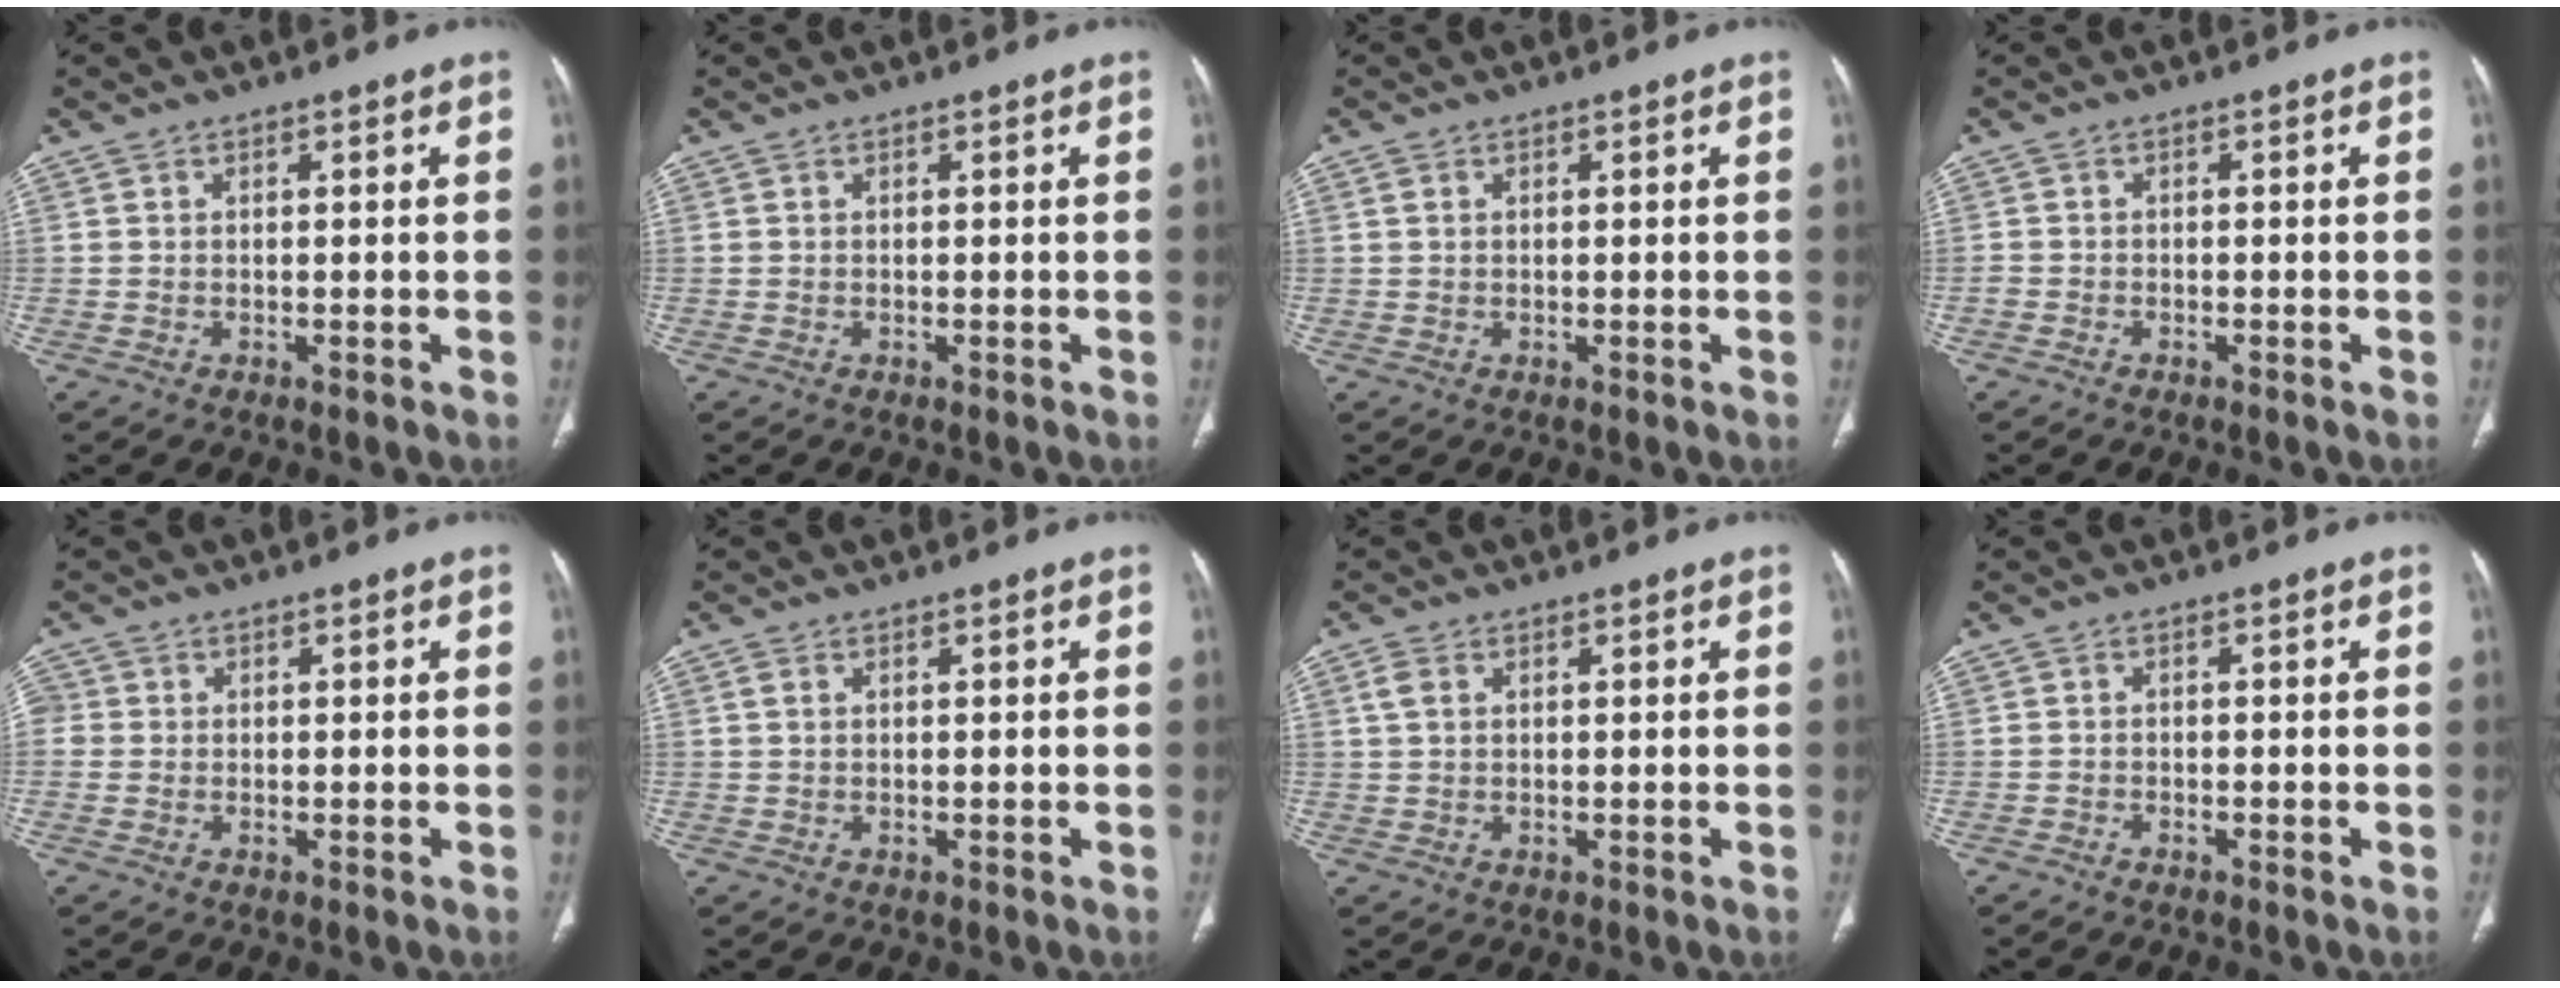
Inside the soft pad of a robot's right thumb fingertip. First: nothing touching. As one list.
[{"total": 0.0}, {"total": 0.8, "force": [0.3, 0.5, 0.5], "torque": [-0.012, 0.005, 0.008]}, {"total": 1.0, "force": [-0.7, 0.6, 0.2], "torque": [-0.005, 0.003, -0.017]}, {"total": 2.1, "force": [0.1, 2.1, 0.6], "torque": [0.000, 0.007, 0.001]}, {"total": 0.9, "force": [0.3, 0.6, 0.6], "torque": [-0.016, 0.005, 0.009]}, {"total": 2.2, "force": [0.8, 1.4, 1.5], "torque": [-0.037, 0.007, 0.020]}, {"total": 0.8, "force": [-0.7, 0.2, 0.2], "torque": [-0.006, 0.003, -0.013]}]